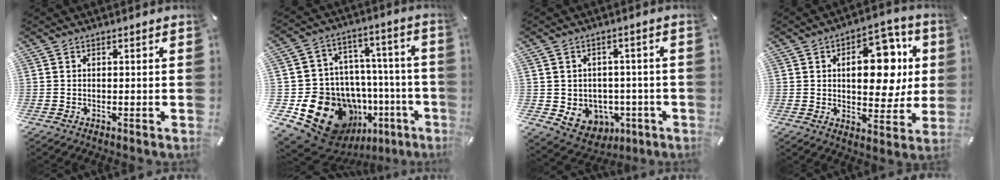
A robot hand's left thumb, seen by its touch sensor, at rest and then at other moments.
{"total": 25.9, "force": [-11.7, 17.9, 14.6], "torque": [-0.232, 0.043, -0.148]}
{"total": 6.6, "force": [-0.2, 6.4, 1.4], "torque": [-0.026, -0.013, 0.004]}
{"total": 17.3, "force": [3.7, 10.4, 13.3], "torque": [-0.167, -0.008, 0.060]}